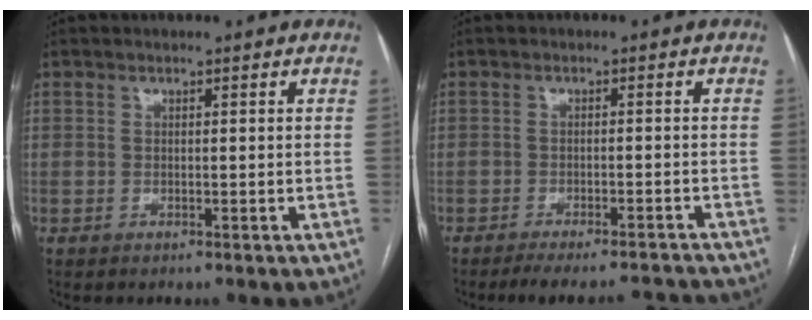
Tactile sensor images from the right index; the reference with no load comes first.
{"total": 10.2, "force": [-9.8, 0.9, 2.6], "torque": [-0.034, 0.008, -0.128]}